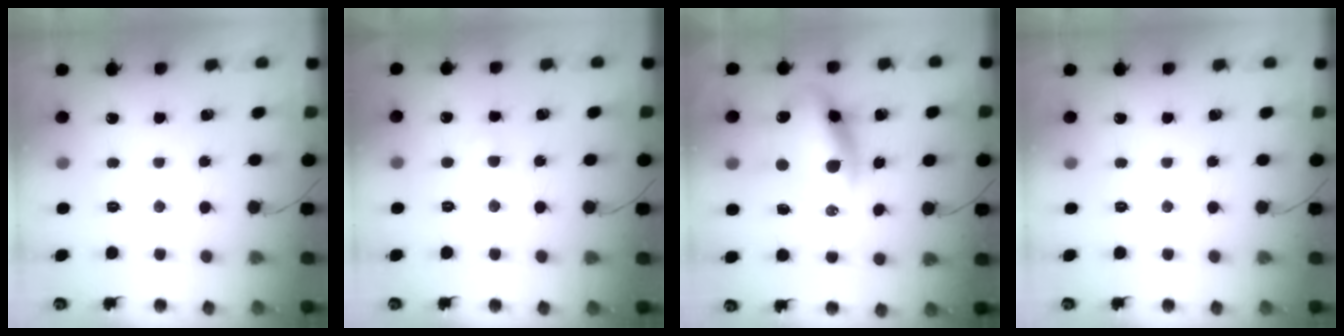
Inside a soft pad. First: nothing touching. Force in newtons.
{"total": 1.5, "press": 1.4, "slide": 0.7}
{"total": 14.4, "press": 13.9, "slide": 3.6}
{"total": 0.0}